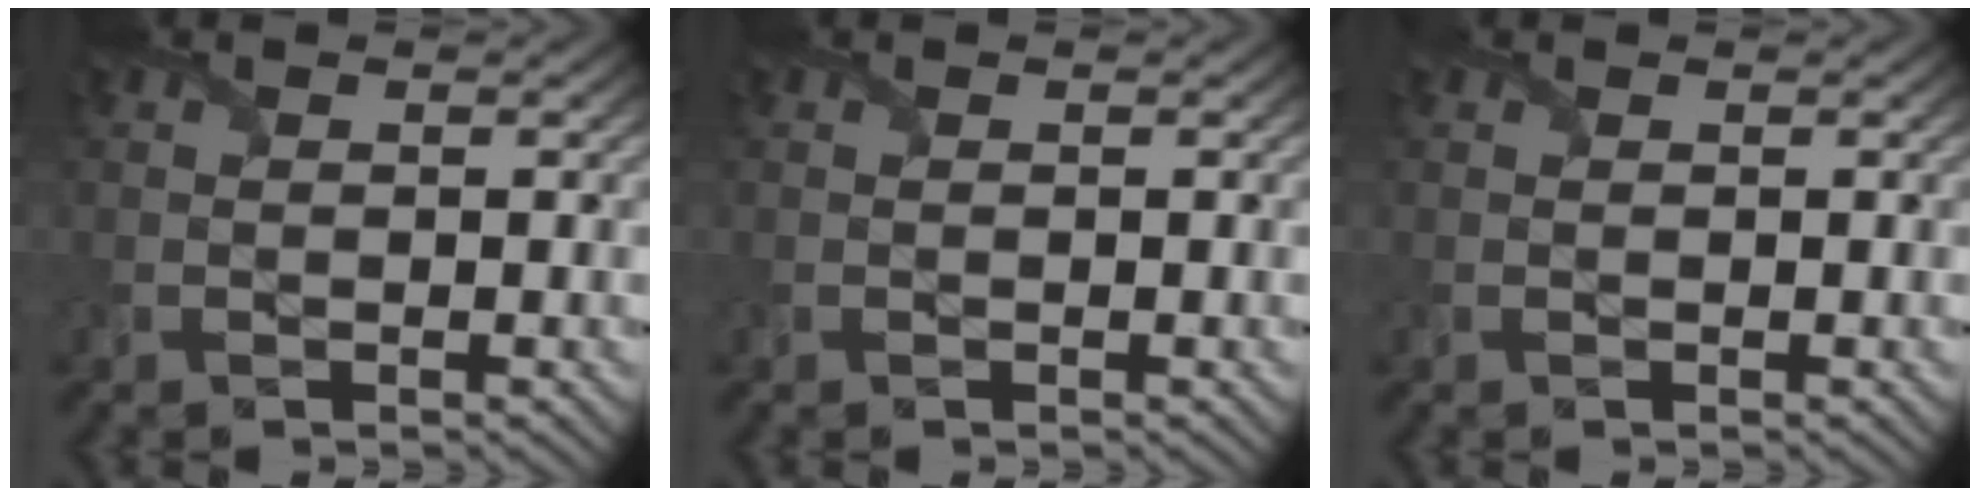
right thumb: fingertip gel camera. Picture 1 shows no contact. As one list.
[{"total": 0.0}, {"total": 0.0}]